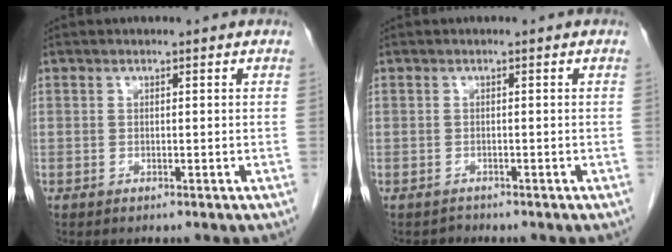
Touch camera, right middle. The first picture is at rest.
{"total": 0.7, "force": [-0.6, 0.2, -0.3], "torque": [0.001, -0.003, -0.012]}